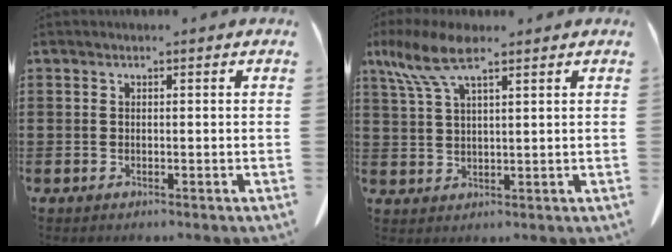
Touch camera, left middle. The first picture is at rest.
{"total": 7.6, "force": [4.8, 2.1, 5.5], "torque": [-0.126, -0.005, 0.084]}